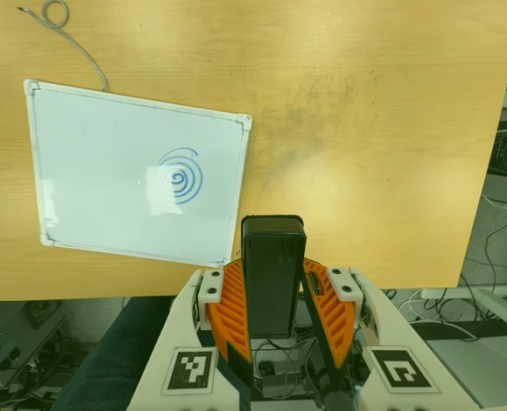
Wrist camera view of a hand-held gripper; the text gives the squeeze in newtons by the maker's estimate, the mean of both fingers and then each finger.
{"total": 5.1, "left": 4.6, "right": 5.6}